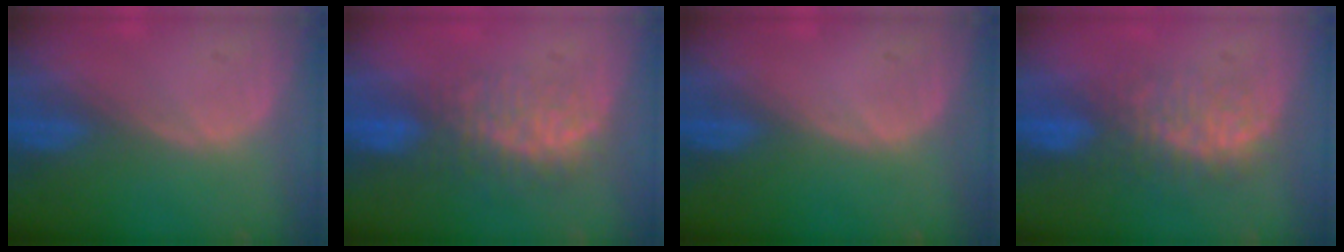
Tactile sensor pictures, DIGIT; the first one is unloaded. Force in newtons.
{"total": 7.9, "press": 7.4, "slide": 2.9}
{"total": 0.0}
{"total": 7.9, "press": 7.5, "slide": 2.5}